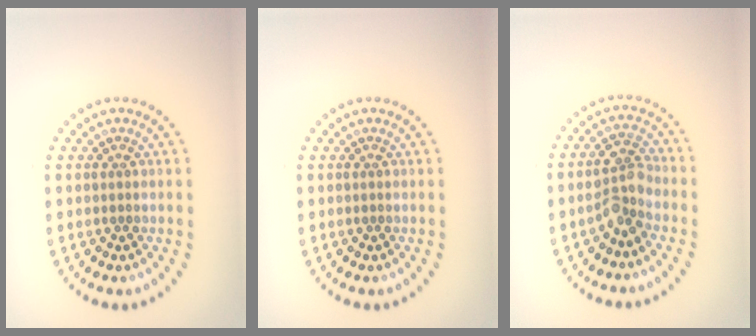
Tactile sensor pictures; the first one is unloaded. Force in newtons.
{"total": 0.0}
{"total": 2.9, "press": 2.7, "slide": 1.0}